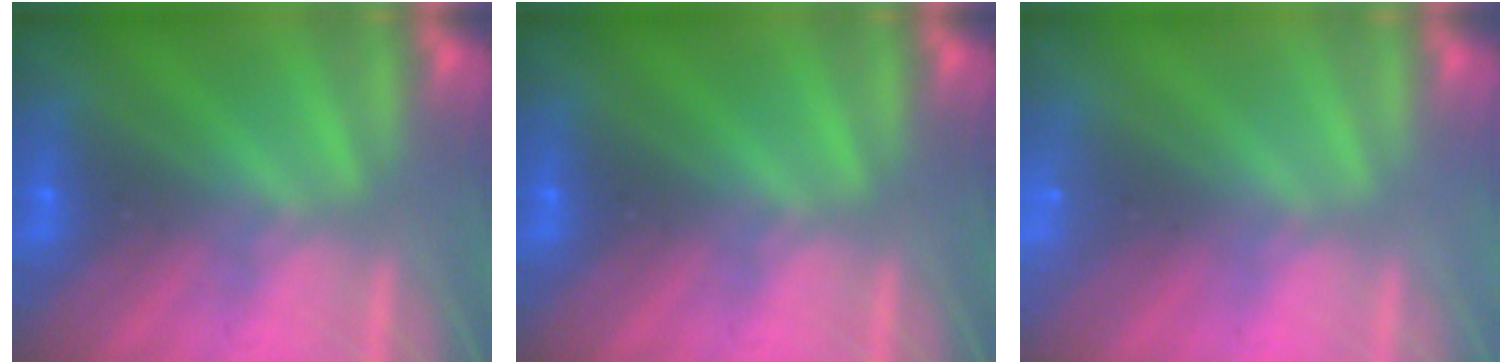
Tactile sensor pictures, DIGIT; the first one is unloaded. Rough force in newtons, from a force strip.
{"total": 0.0}
{"total": 2.2}